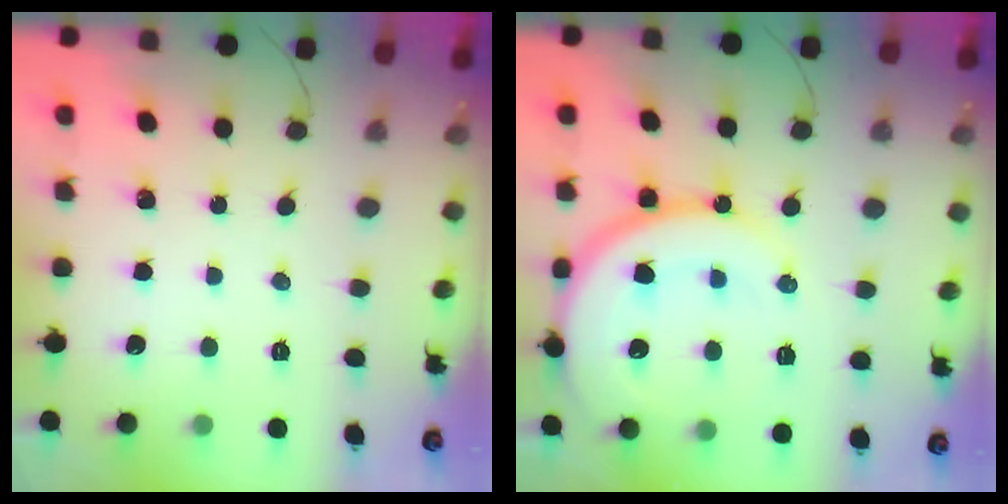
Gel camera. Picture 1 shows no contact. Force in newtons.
{"total": 17.4, "press": 17.3, "slide": 1.9}